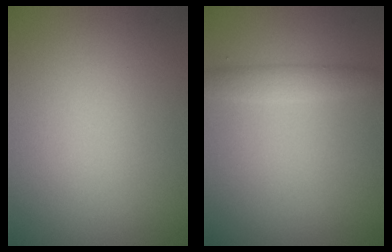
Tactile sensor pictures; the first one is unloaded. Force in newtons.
{"total": 1.9, "press": 1.8, "slide": 0.1}